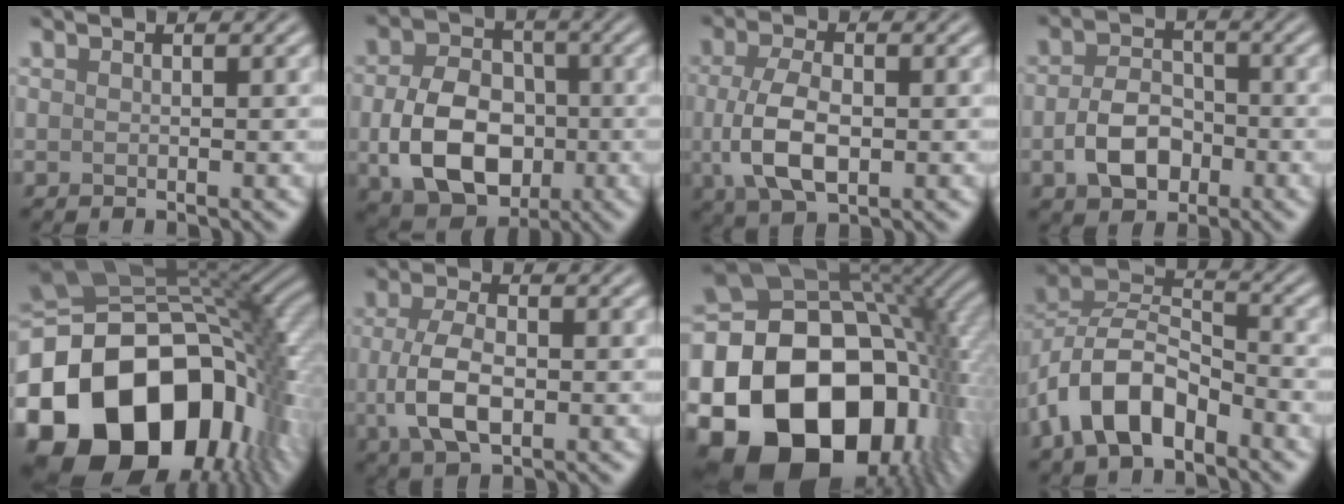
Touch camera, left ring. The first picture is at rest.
{"total": 8.7, "force": [-1.6, 6.2, 5.9], "torque": [-0.117, -0.010, -0.028]}
{"total": 5.6, "force": [-0.6, 3.0, 4.7], "torque": [-0.106, -0.008, -0.011]}
{"total": 4.6, "force": [-1.5, 3.1, 3.0], "torque": [-0.059, 0.000, -0.030]}
{"total": 20.2, "force": [-7.0, 14.0, 12.8], "torque": [-0.268, -0.029, -0.117]}
{"total": 5.1, "force": [-0.7, 2.6, 4.4], "torque": [-0.099, -0.006, -0.014]}
{"total": 22.8, "force": [-5.7, 16.6, 14.6], "torque": [-0.262, -0.021, -0.107]}
{"total": 7.9, "force": [-4.3, 4.1, 5.1], "torque": [-0.093, 0.010, -0.094]}